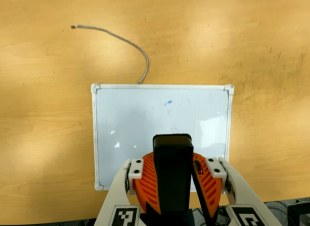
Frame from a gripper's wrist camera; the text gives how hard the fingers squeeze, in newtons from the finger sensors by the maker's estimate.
{"total": 10.4, "left": 9.6, "right": 11.2}